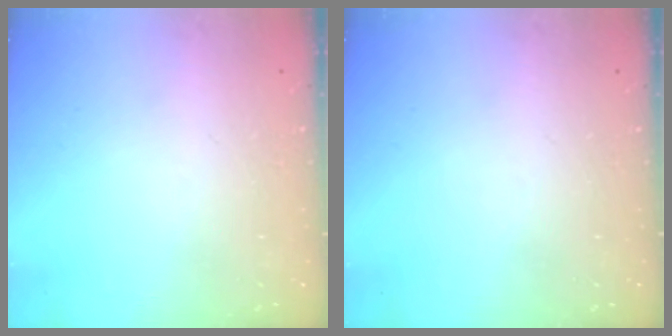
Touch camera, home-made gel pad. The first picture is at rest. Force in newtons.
{"total": 0.0}